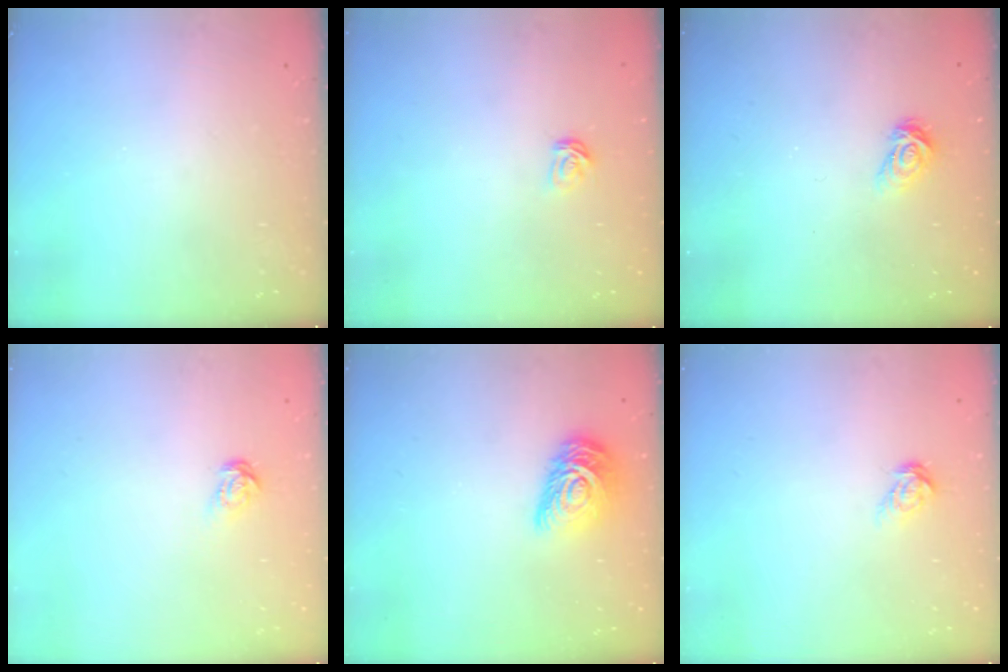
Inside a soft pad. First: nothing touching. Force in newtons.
{"total": 3.6, "press": 3.6, "slide": 0.4}
{"total": 3.8, "press": 3.8, "slide": 0.4}
{"total": 3.8, "press": 3.7, "slide": 0.3}
{"total": 12.4, "press": 12.4, "slide": 0.8}
{"total": 6.2, "press": 6.2, "slide": 0.4}